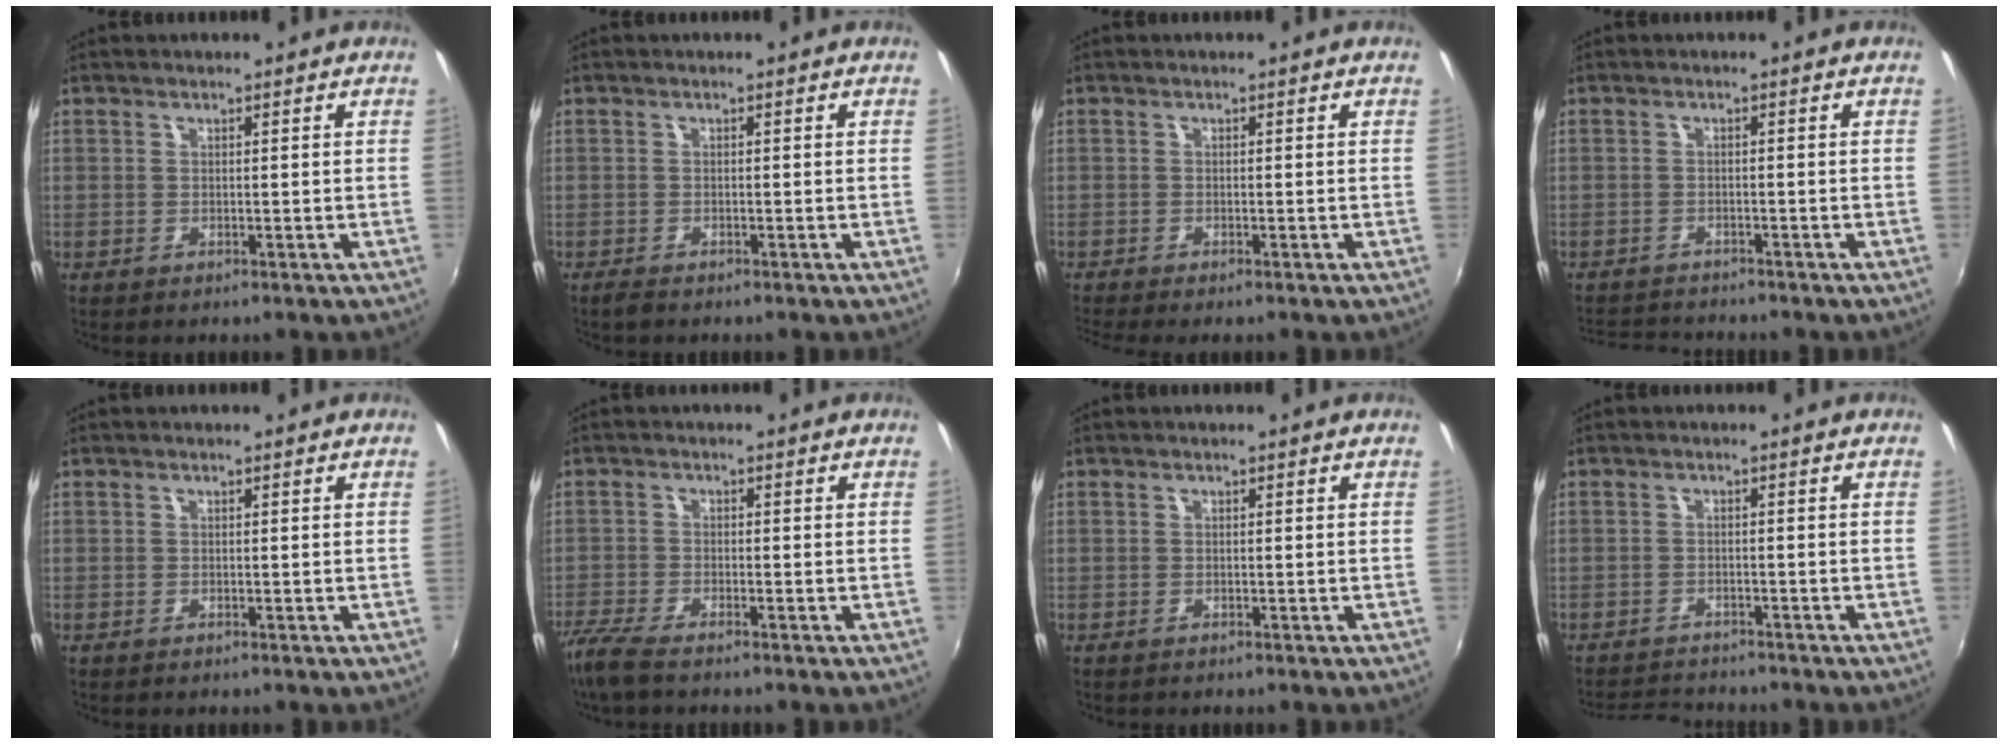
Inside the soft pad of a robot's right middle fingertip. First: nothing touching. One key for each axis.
{"total": 1.4, "fx": -1.2, "fy": 0.4, "fz": 0.6, "tx": -0.013, "ty": -0.004, "tz": -0.024}
{"total": 2.2, "fx": -1.9, "fy": -0.1, "fz": 1.1, "tx": -0.025, "ty": -0.016, "tz": -0.037}
{"total": 6.0, "fx": -5.7, "fy": 1.3, "fz": 1.2, "tx": -0.044, "ty": -0.005, "tz": -0.094}
{"total": 0.0}
{"total": 5.8, "fx": -4.8, "fy": 0.7, "fz": 3.2, "tx": -0.090, "ty": -0.023, "tz": -0.096}
{"total": 0.0}
{"total": 5.2, "fx": -5.1, "fy": 1.0, "fz": 0.8, "tx": -0.034, "ty": -0.002, "tz": -0.084}